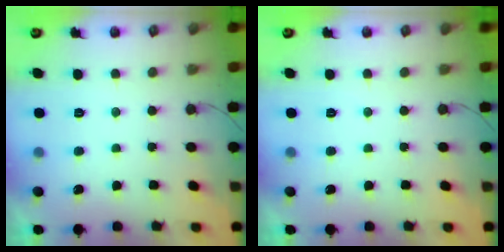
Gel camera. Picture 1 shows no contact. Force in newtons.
{"total": 0.0}